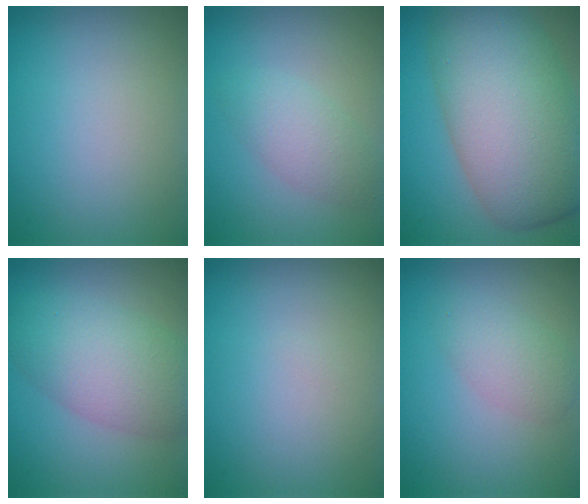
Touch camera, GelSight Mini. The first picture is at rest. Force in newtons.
{"total": 2.7, "press": 2.7, "slide": 0.1}
{"total": 12.4, "press": 12.4, "slide": 0.3}
{"total": 6.4, "press": 6.4, "slide": 0.2}
{"total": 0.0}
{"total": 2.6, "press": 2.6, "slide": 0.1}